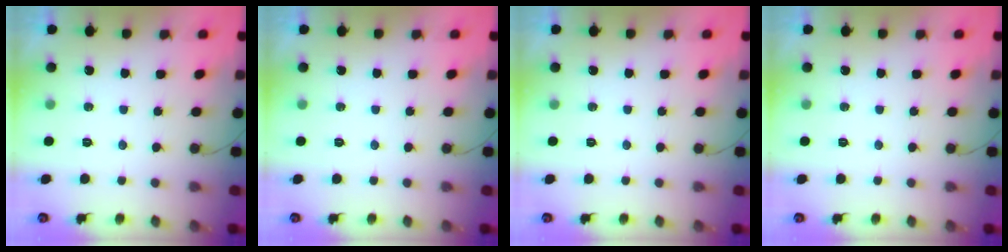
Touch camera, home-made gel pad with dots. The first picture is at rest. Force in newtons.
{"total": 0.0}
{"total": 0.0}
{"total": 0.0}